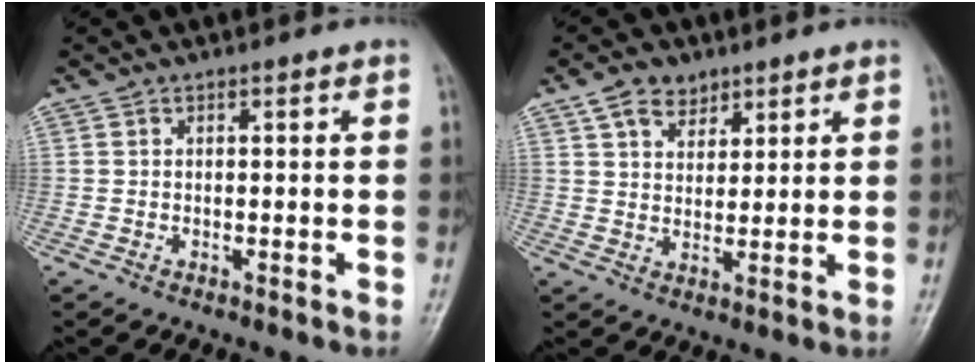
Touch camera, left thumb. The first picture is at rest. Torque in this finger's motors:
{"motor_torque": [0.81, 0.58, 0.61, -0.60, 0.14]}